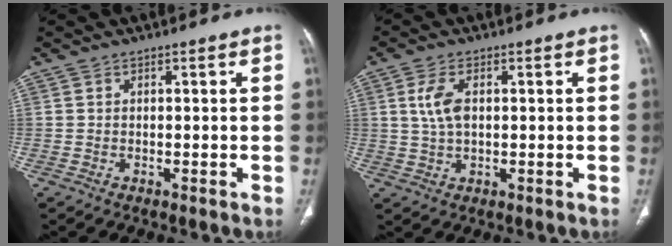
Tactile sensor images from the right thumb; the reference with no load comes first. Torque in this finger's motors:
{"motor_torque": [-0.33, 0.06, 0.76, 0.10, 0.04]}